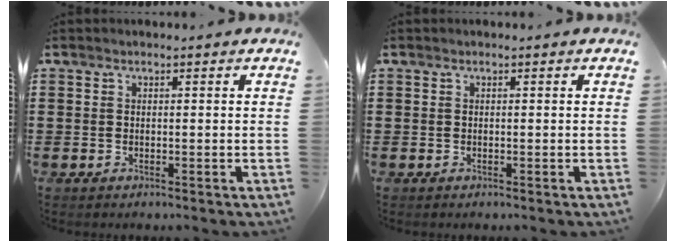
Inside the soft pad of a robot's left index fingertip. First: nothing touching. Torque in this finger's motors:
{"motor_torque": [0.00, 0.00, 0.00, 0.00]}